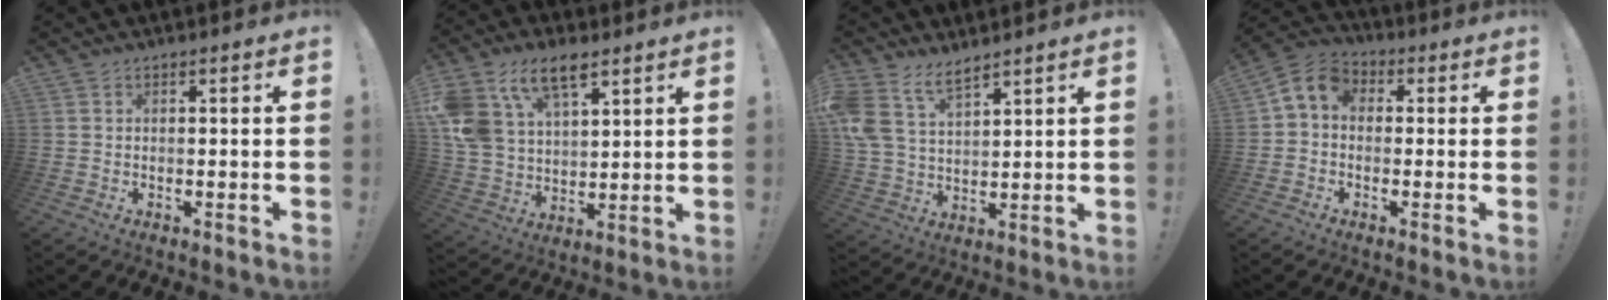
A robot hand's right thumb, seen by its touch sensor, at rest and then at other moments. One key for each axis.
{"total": 15.4, "fx": 9.0, "fy": 9.2, "fz": 8.5, "tx": -0.181, "ty": -0.043, "tz": 0.170}
{"total": 10.4, "fx": 7.4, "fy": 5.1, "fz": 5.2, "tx": -0.123, "ty": -0.033, "tz": 0.149}
{"total": 6.7, "fx": 0.3, "fy": 5.1, "fz": 4.3, "tx": -0.084, "ty": 0.011, "tz": 0.011}